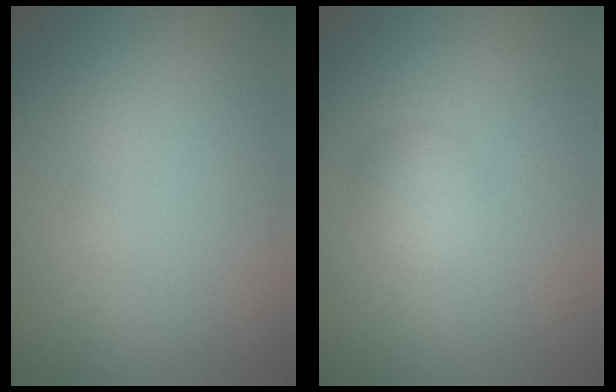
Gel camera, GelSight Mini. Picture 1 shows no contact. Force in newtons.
{"total": 2.1, "press": 2.1, "slide": 0.0}